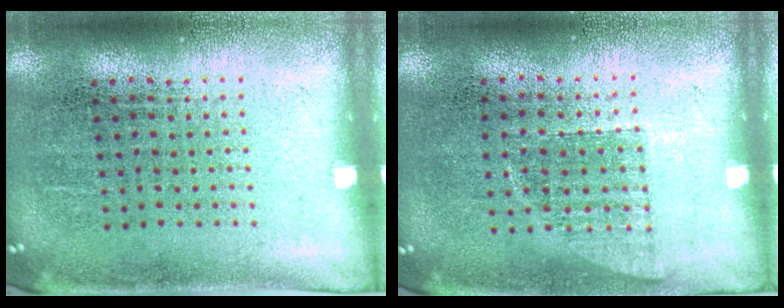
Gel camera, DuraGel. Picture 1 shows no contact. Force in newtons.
{"total": 0.7, "press": 0.6, "slide": 0.2}